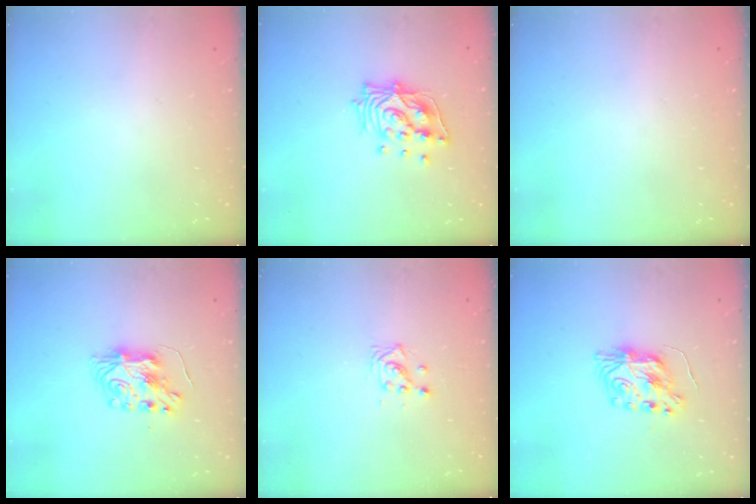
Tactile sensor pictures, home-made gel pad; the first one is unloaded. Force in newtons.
{"total": 12.7, "press": 12.6, "slide": 1.3}
{"total": 0.0}
{"total": 8.1, "press": 8.1, "slide": 0.5}
{"total": 3.3, "press": 3.3, "slide": 0.4}
{"total": 8.6, "press": 8.6, "slide": 0.5}